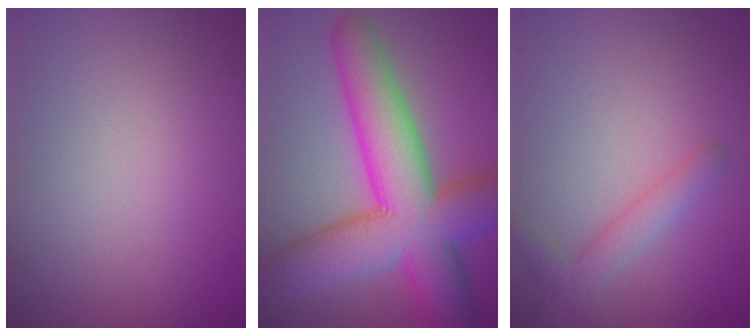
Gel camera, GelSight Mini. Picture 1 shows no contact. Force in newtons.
{"total": 12.8, "press": 12.8, "slide": 0.3}
{"total": 2.3, "press": 2.3, "slide": 0.1}